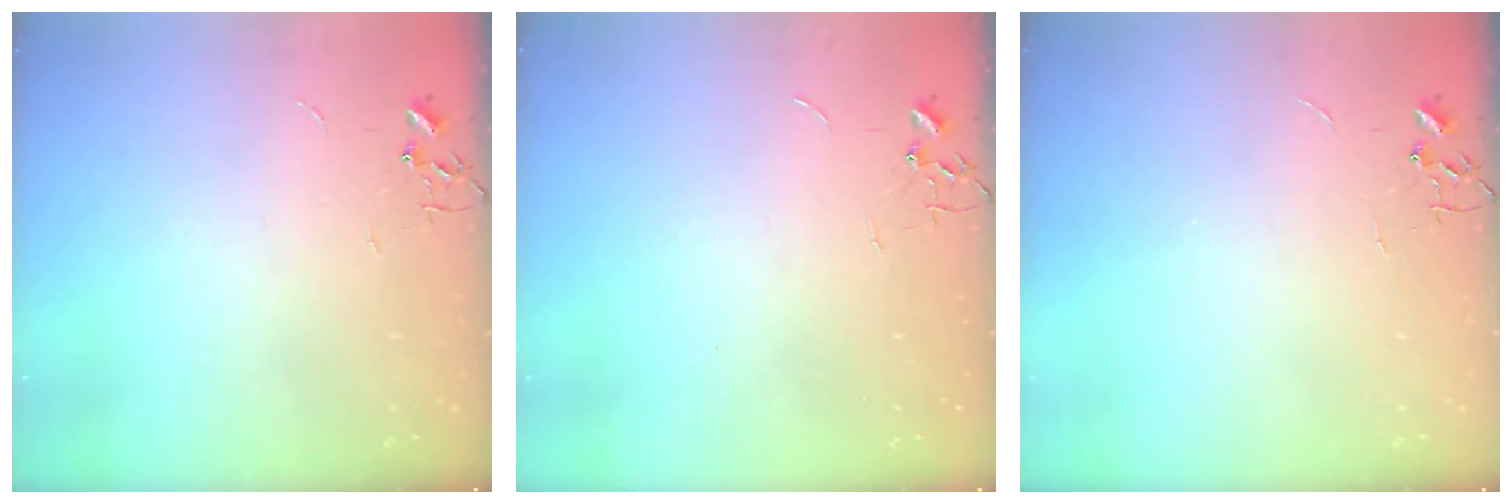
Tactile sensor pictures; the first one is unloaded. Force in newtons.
{"total": 0.0}
{"total": 0.0}